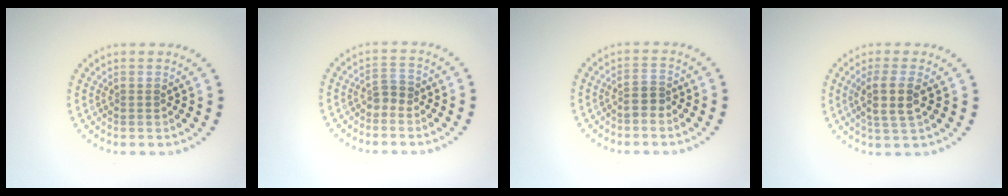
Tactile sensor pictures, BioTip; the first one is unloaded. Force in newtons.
{"total": 1.2, "press": 1.0, "slide": 0.6}
{"total": 1.6, "press": 1.4, "slide": 0.7}
{"total": 2.9, "press": 2.6, "slide": 1.3}